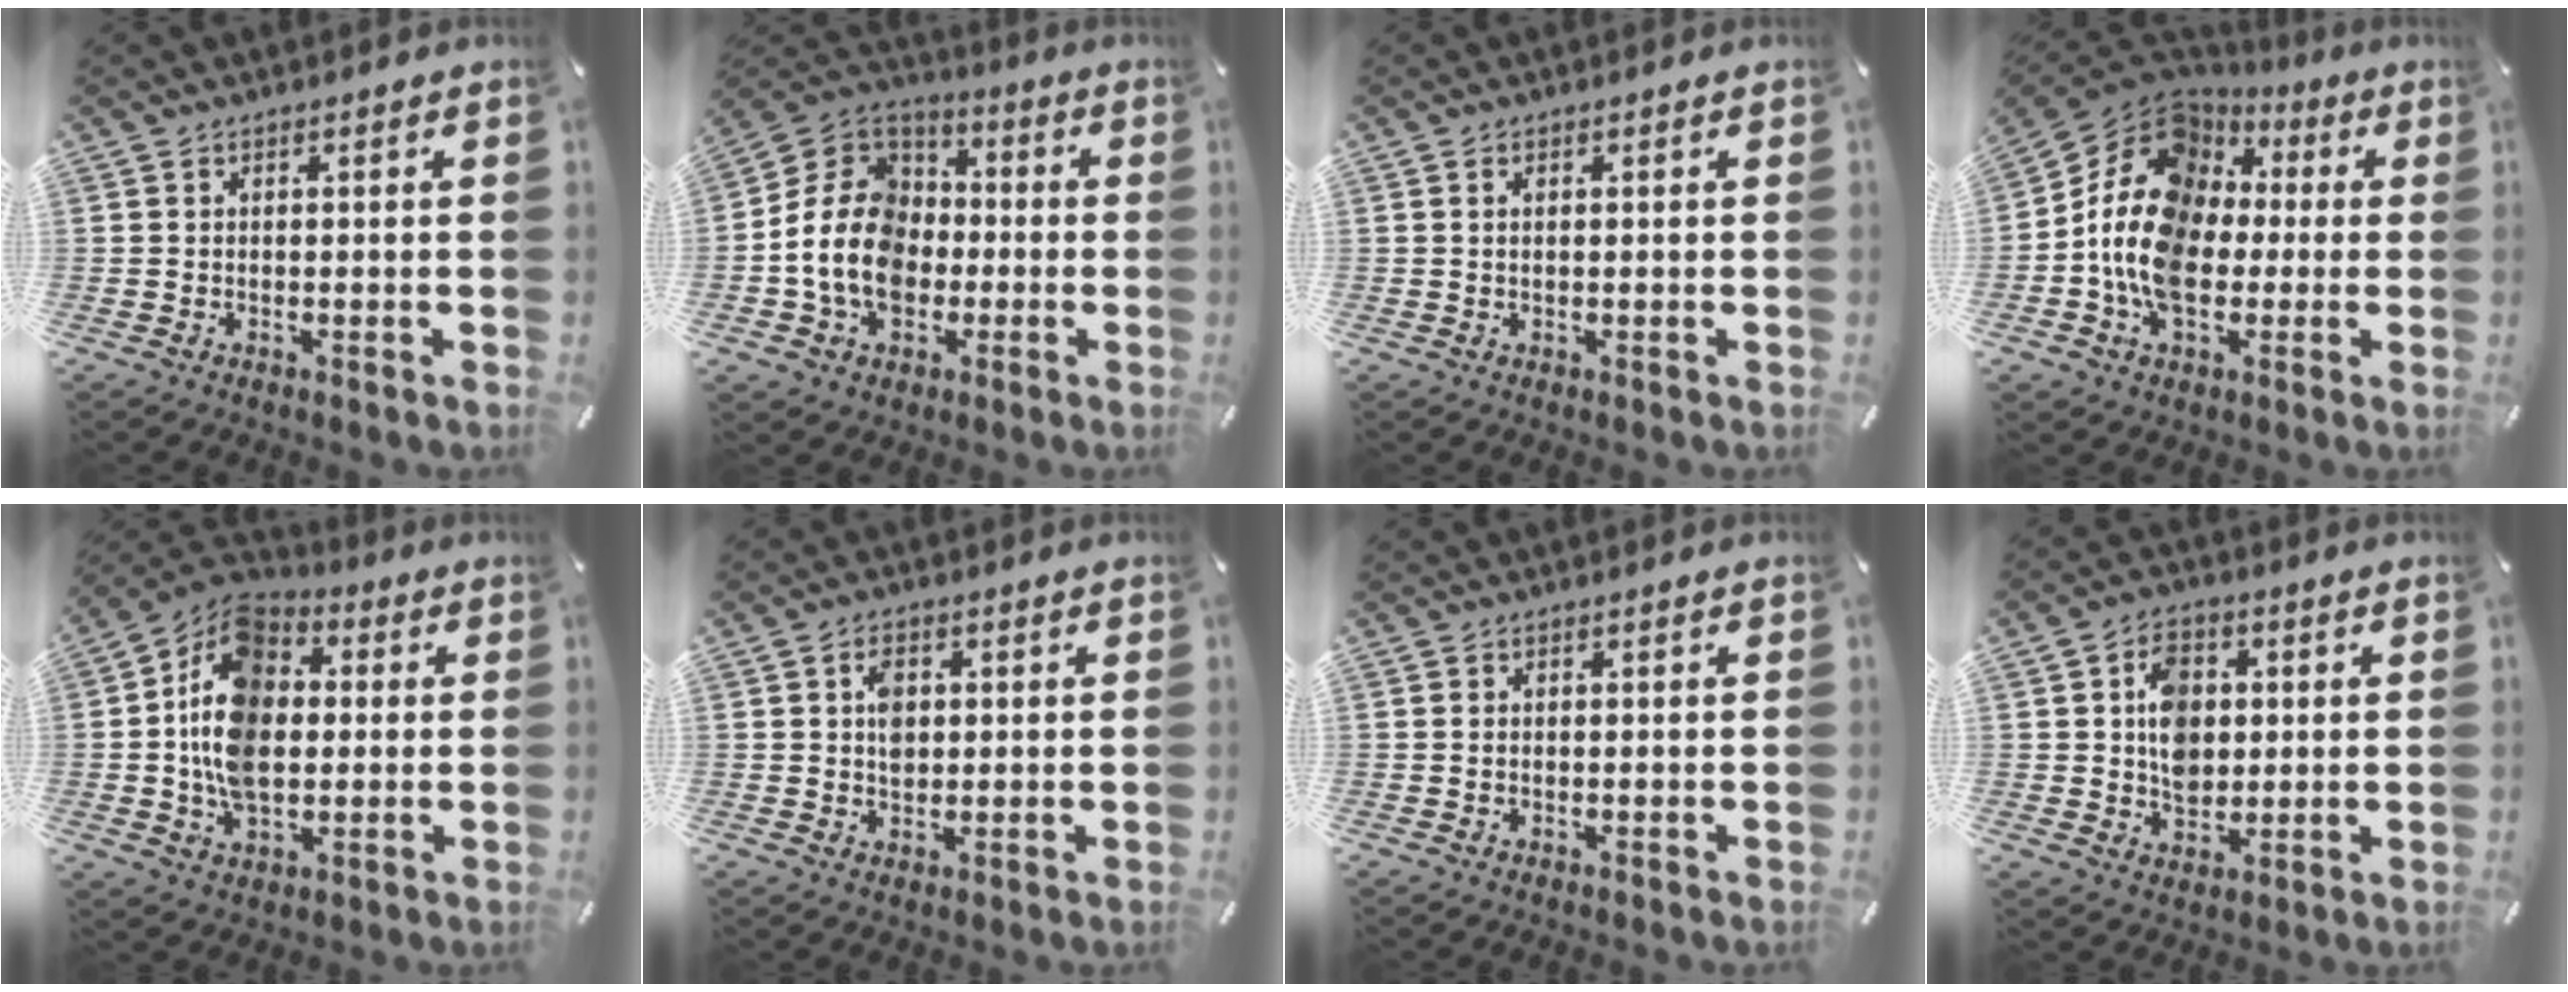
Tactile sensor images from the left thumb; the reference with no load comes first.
{"total": 14.8, "force": [-3.7, 12.0, 7.8], "torque": [-0.189, 0.023, -0.071]}
{"total": 0.7, "force": [0.2, 0.4, 0.6], "torque": [-0.013, 0.002, 0.002]}
{"total": 16.3, "force": [-2.1, 12.7, 10.1], "torque": [-0.230, 0.014, -0.043]}
{"total": 15.9, "force": [-0.4, 11.2, 11.3], "torque": [-0.243, 0.007, -0.014]}
{"total": 4.4, "force": [0.9, 3.3, 2.8], "torque": [-0.036, -0.001, 0.009]}
{"total": 0.6, "force": [0.0, 0.4, 0.4], "torque": [-0.009, 0.002, -0.002]}
{"total": 10.2, "force": [1.1, 8.0, 6.1], "torque": [-0.102, 0.010, 0.021]}